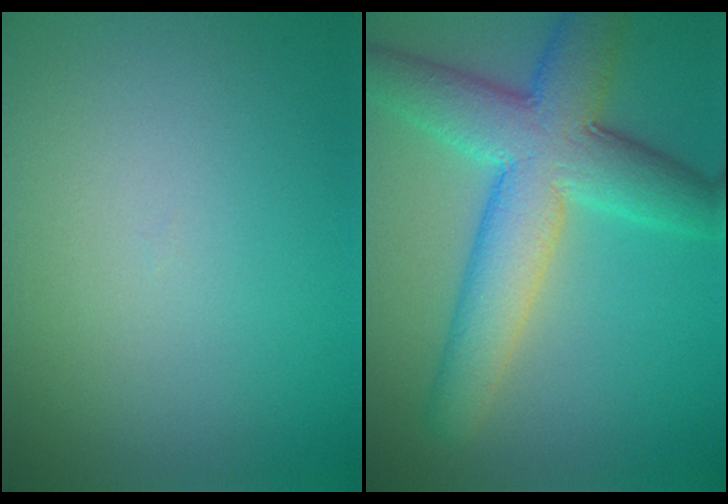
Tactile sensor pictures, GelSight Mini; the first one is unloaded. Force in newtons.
{"total": 8.6, "press": 8.6, "slide": 0.3}